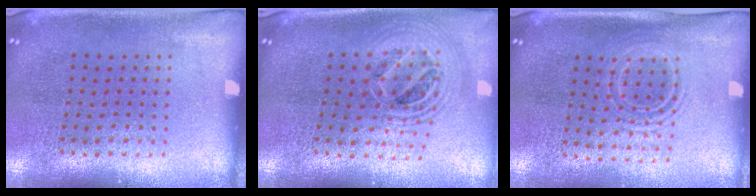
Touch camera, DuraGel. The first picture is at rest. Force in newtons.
{"total": 2.3, "press": 1.7, "slide": 1.4}
{"total": 1.4, "press": 1.2, "slide": 0.7}